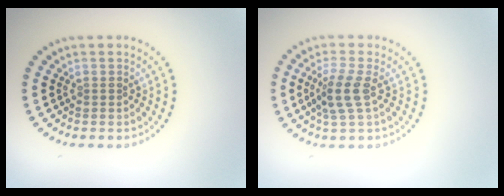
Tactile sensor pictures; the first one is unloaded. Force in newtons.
{"total": 2.8, "press": 2.5, "slide": 1.3}